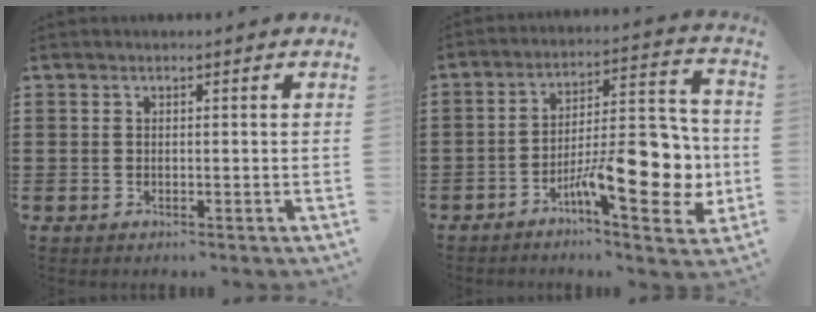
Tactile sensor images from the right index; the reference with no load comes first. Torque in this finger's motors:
{"motor_torque": [2.14, 0.00, 1.05, 0.19]}